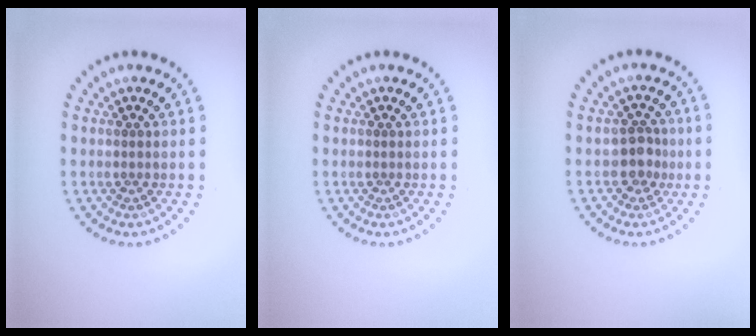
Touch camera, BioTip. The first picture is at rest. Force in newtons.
{"total": 0.0}
{"total": 2.0, "press": 1.8, "slide": 0.9}